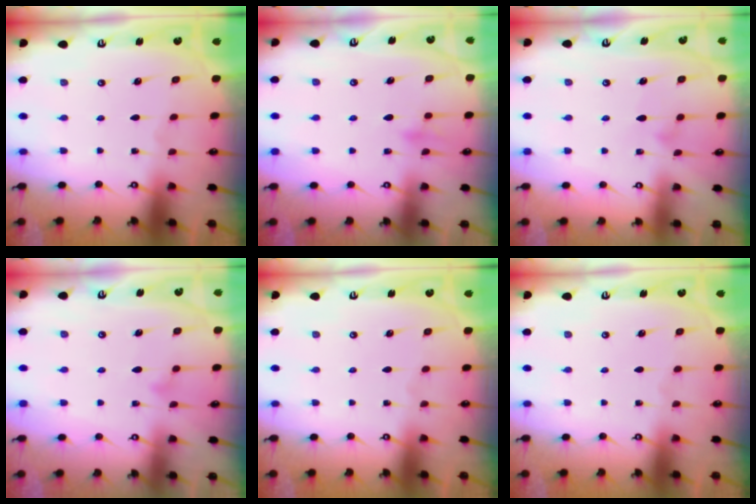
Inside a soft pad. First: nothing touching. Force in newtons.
{"total": 7.7, "press": 7.7, "slide": 0.5}
{"total": 3.3, "press": 3.3, "slide": 0.1}
{"total": 9.8, "press": 9.8, "slide": 0.4}
{"total": 0.0}
{"total": 0.0}